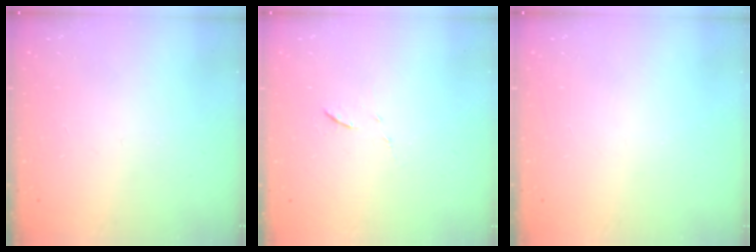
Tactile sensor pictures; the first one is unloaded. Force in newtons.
{"total": 5.5, "press": 5.4, "slide": 0.7}
{"total": 0.0}